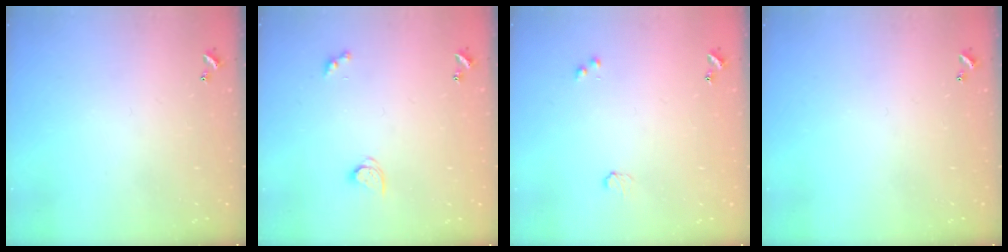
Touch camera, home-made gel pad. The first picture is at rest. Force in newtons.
{"total": 2.7, "press": 2.7, "slide": 0.5}
{"total": 1.8, "press": 1.8, "slide": 0.4}
{"total": 0.0}